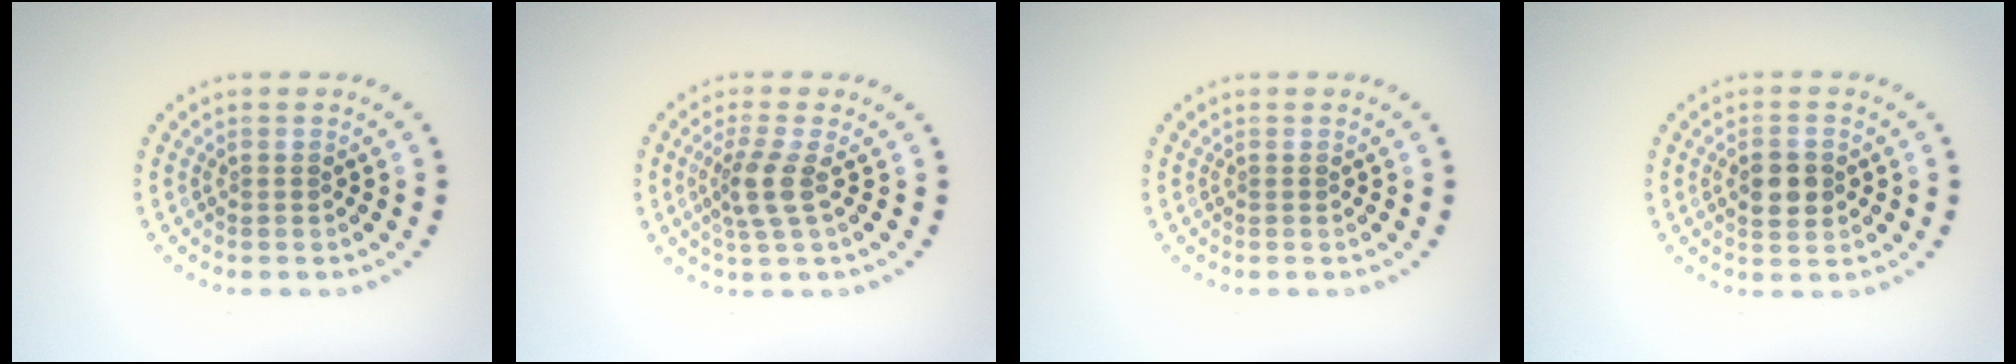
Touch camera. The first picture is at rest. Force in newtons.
{"total": 2.9, "press": 2.1, "slide": 1.9}
{"total": 0.0}
{"total": 3.0, "press": 3.0, "slide": 0.1}